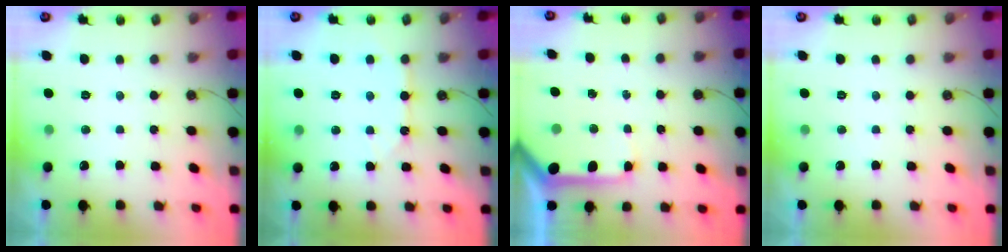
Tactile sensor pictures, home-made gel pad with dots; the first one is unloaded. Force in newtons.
{"total": 6.7, "press": 6.7, "slide": 0.7}
{"total": 9.7, "press": 9.6, "slide": 1.0}
{"total": 0.0}